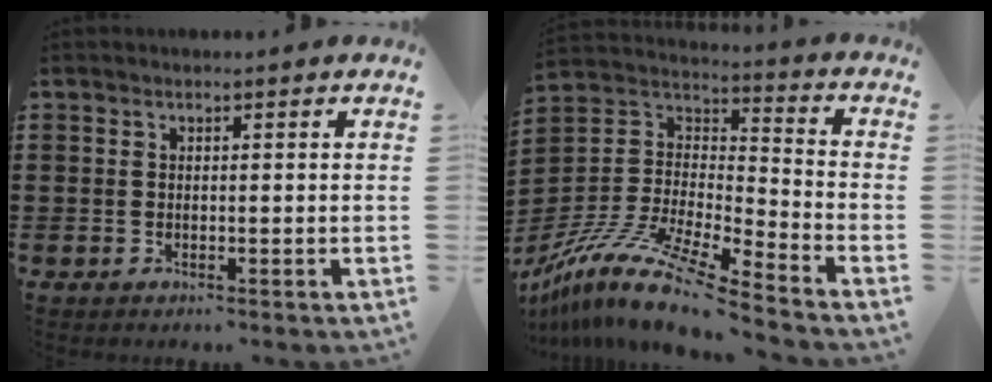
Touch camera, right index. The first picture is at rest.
{"total": 12.9, "force": [-10.3, 1.7, 7.5], "torque": [-0.167, 0.008, -0.207]}